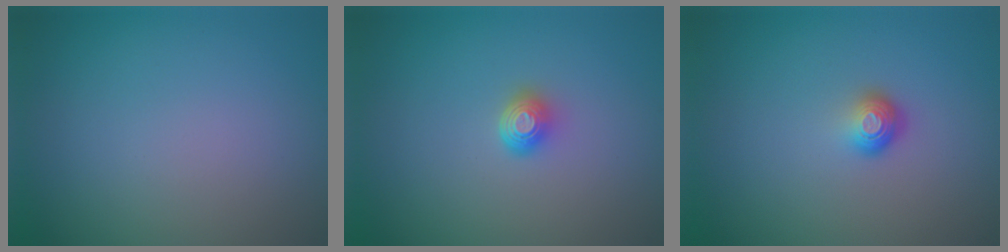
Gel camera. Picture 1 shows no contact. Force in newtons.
{"total": 1.6, "press": 1.2, "slide": 1.0}
{"total": 1.8, "press": 1.1, "slide": 1.4}